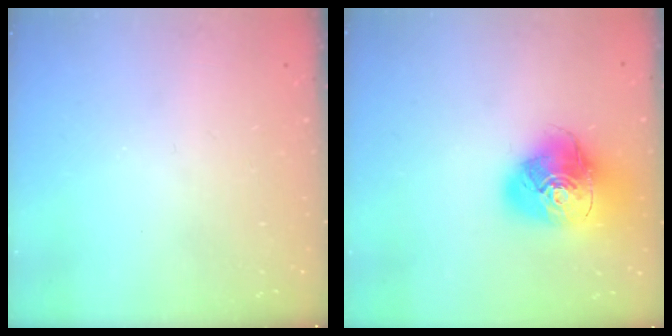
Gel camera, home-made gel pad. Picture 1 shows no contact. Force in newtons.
{"total": 16.2, "press": 16.0, "slide": 2.1}